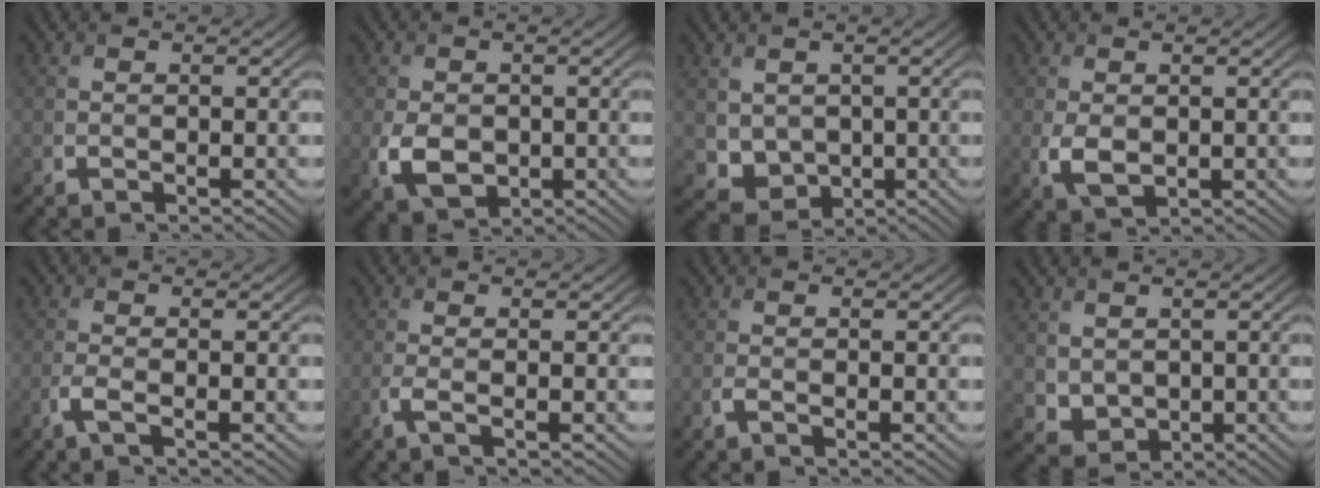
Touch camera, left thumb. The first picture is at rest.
{"total": 4.8, "force": [-0.9, 3.5, 3.2], "torque": [-0.076, -0.016, -0.015]}
{"total": 4.2, "force": [0.9, 3.6, 1.9], "torque": [-0.057, -0.016, 0.022]}
{"total": 3.1, "force": [-0.2, 2.0, 2.4], "torque": [-0.059, -0.008, 0.003]}
{"total": 2.1, "force": [-1.1, 0.4, 1.7], "torque": [-0.040, 0.003, -0.031]}
{"total": 1.7, "force": [-0.7, 0.2, 1.5], "torque": [-0.036, 0.003, -0.022]}
{"total": 0.8, "force": [-0.5, 0.1, 0.7], "torque": [-0.017, 0.000, -0.011]}
{"total": 3.0, "force": [1.1, 2.5, 1.3], "torque": [-0.043, -0.012, 0.030]}